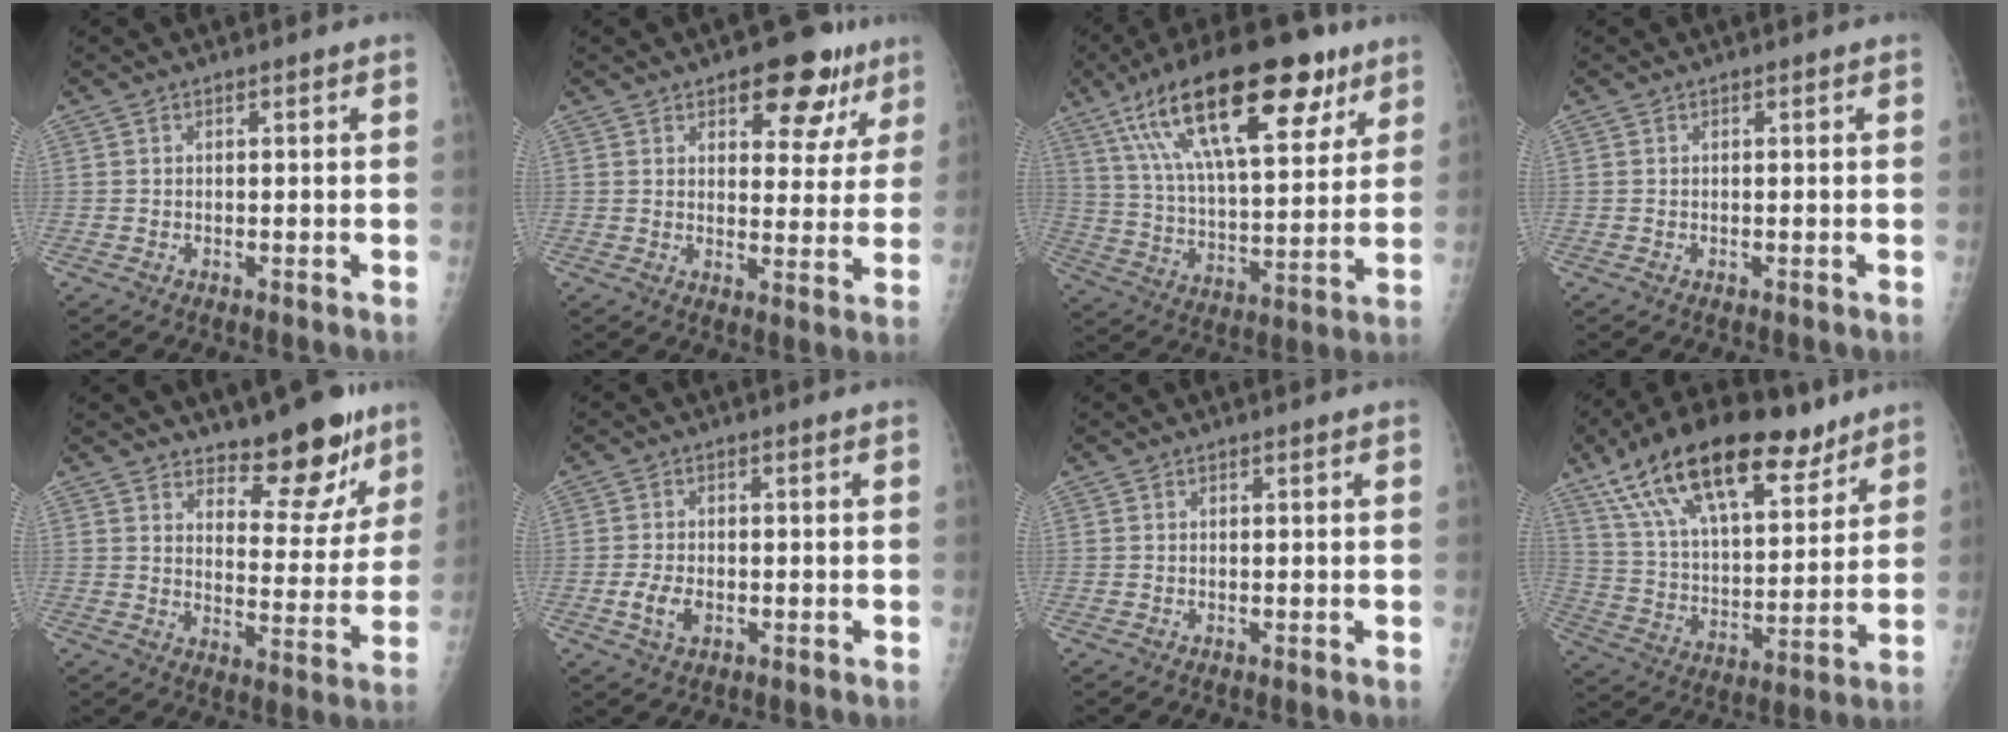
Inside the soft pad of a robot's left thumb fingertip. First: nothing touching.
{"total": 11.5, "force": [6.8, 5.8, 7.2], "torque": [-0.041, -0.029, 0.088]}
{"total": 26.4, "force": [13.4, 9.9, 20.4], "torque": [-0.334, -0.013, 0.226]}
{"total": 0.0}
{"total": 12.4, "force": [9.4, 4.8, 6.6], "torque": [-0.038, -0.071, 0.140]}
{"total": 4.1, "force": [-1.3, 2.5, 2.9], "torque": [-0.057, 0.003, -0.021]}
{"total": 0.0}
{"total": 24.6, "force": [15.5, 10.5, 15.9], "torque": [-0.250, -0.028, 0.270]}